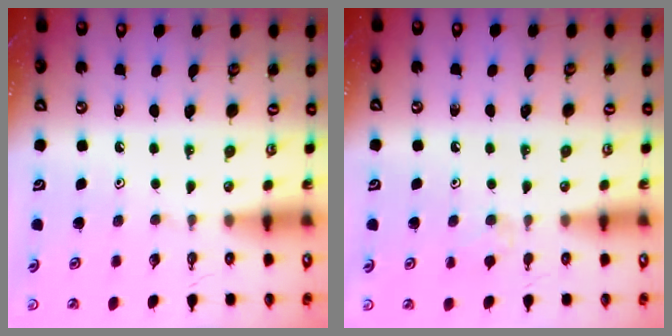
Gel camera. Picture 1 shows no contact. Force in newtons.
{"total": 3.5, "press": 3.5, "slide": 0.6}